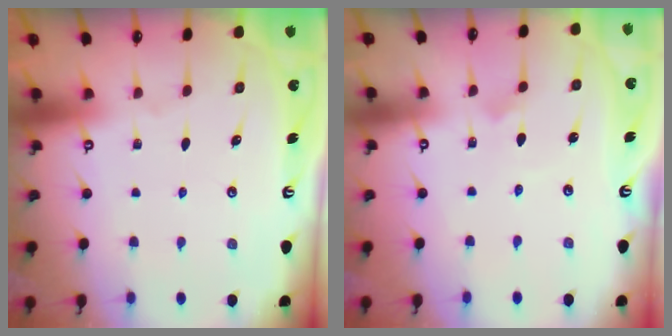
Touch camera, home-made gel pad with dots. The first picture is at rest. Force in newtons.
{"total": 1.7, "press": 1.7, "slide": 0.1}